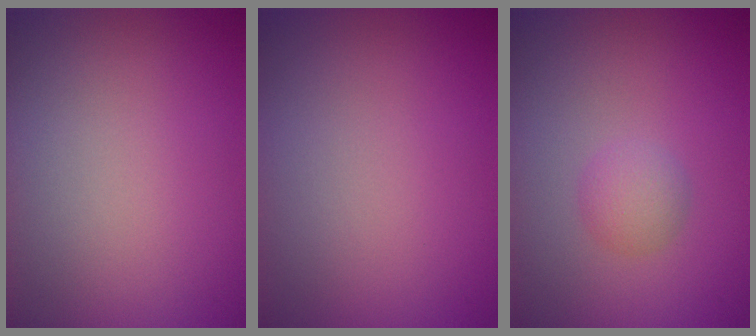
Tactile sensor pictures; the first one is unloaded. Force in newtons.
{"total": 0.0}
{"total": 1.7, "press": 1.7, "slide": 0.1}